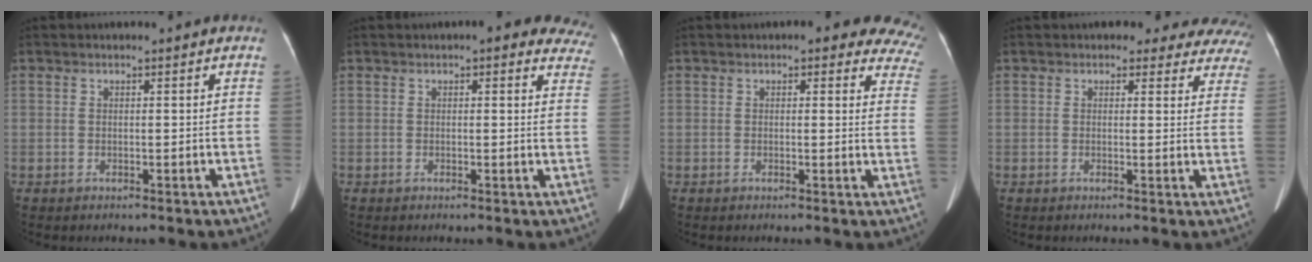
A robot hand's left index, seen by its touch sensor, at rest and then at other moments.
{"total": 9.6, "force": [7.7, 3.4, 4.5], "torque": [-0.018, 0.000, 0.057]}
{"total": 12.2, "force": [9.7, 4.6, 5.8], "torque": [-0.023, -0.004, 0.069]}
{"total": 13.9, "force": [12.8, 5.0, 2.2], "torque": [0.023, -0.037, 0.101]}